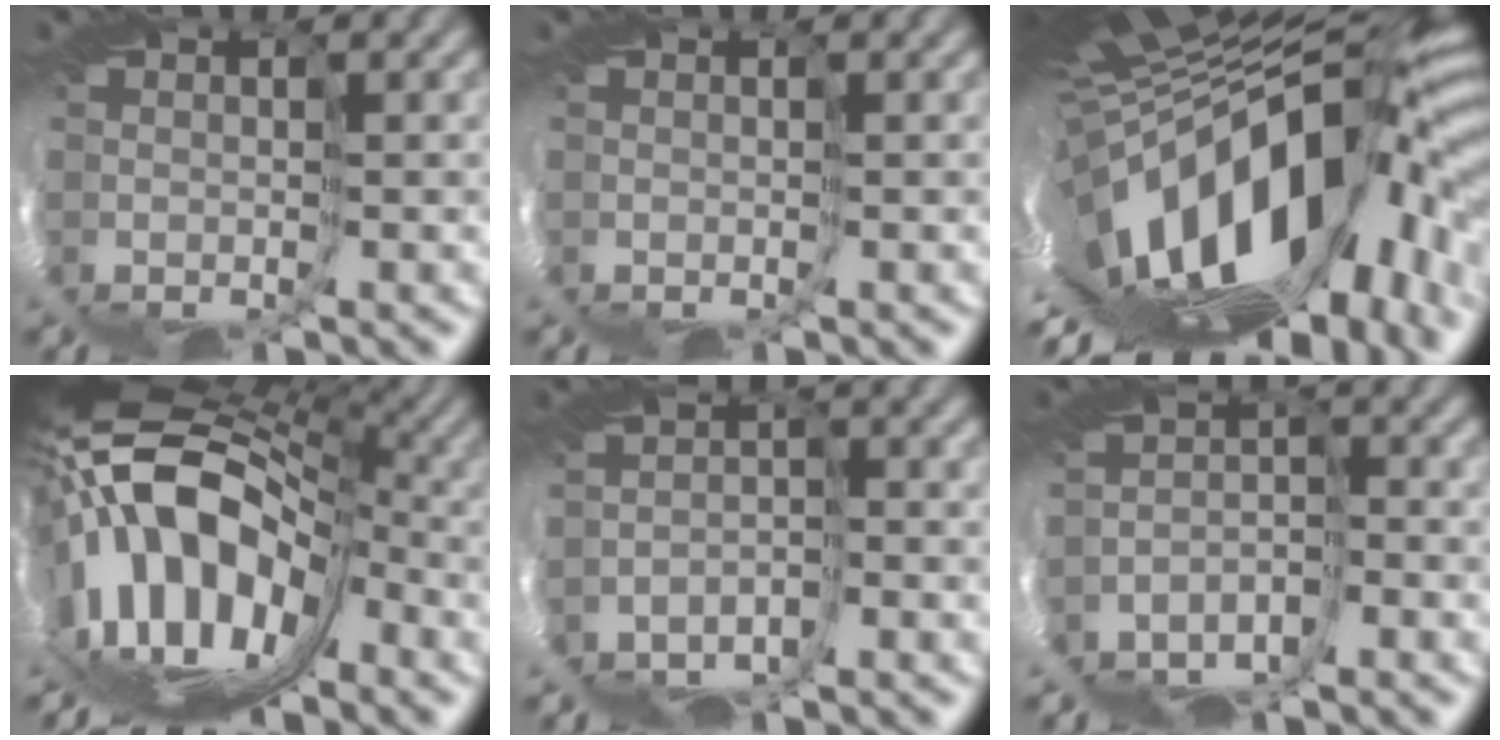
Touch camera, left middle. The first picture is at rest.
{"total": 0.0}
{"total": 11.7, "force": [-3.6, 3.0, 10.7], "torque": [-0.195, -0.042, -0.055]}
{"total": 10.0, "force": [-0.8, 4.8, 8.8], "torque": [-0.181, 0.015, -0.013]}
{"total": 5.3, "force": [-4.4, -1.3, -2.6], "torque": [0.034, -0.015, -0.057]}
{"total": 5.6, "force": [-4.9, -1.3, -2.4], "torque": [0.028, -0.017, -0.066]}